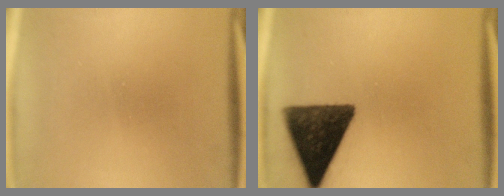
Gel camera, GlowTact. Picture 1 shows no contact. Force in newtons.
{"total": 14.2}